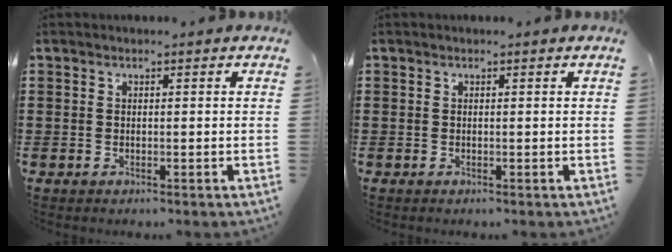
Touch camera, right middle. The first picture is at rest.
{"total": 0.0}